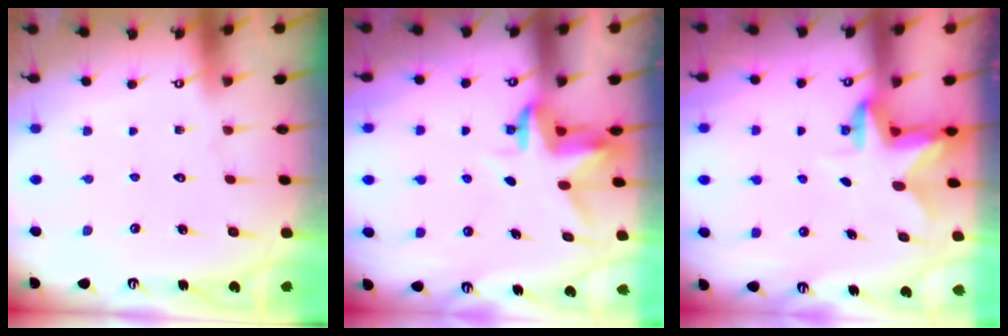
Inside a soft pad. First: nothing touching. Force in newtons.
{"total": 3.2, "press": 3.2, "slide": 0.3}
{"total": 2.9, "press": 2.8, "slide": 0.5}